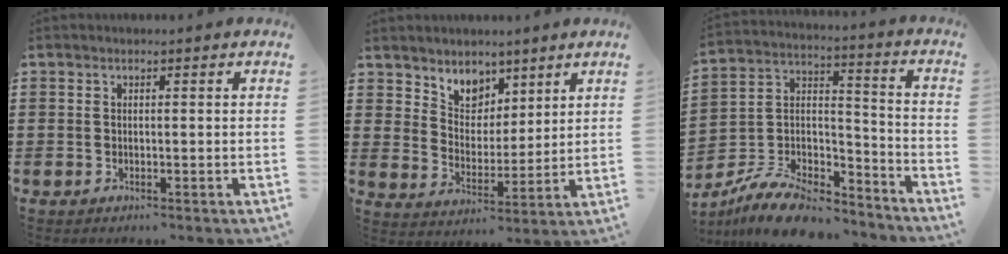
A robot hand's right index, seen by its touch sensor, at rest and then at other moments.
{"total": 5.9, "force": [4.5, 3.7, 0.5], "torque": [-0.032, -0.017, 0.084]}
{"total": 9.5, "force": [-8.1, 3.2, 3.9], "torque": [-0.082, 0.020, -0.159]}